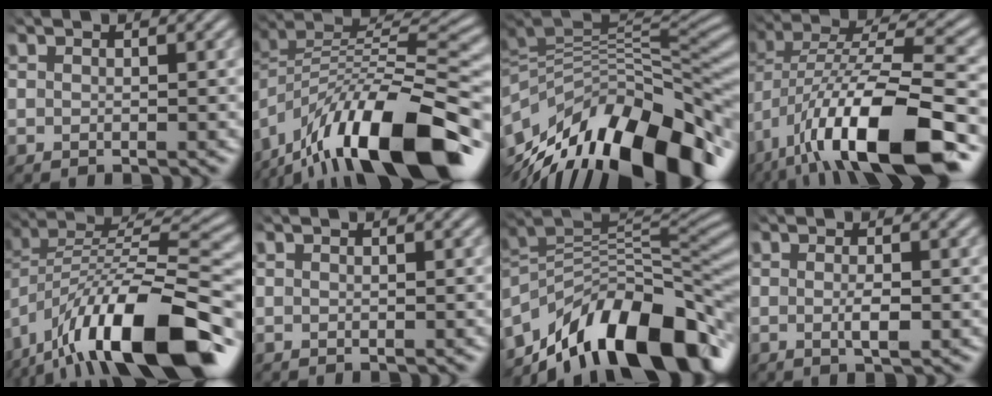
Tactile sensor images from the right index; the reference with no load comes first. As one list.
[{"total": 13.2, "force": [-5.9, 6.2, 10.0], "torque": [-0.167, -0.038, -0.076]}, {"total": 16.6, "force": [-4.4, 10.2, 12.4], "torque": [-0.204, -0.038, -0.047]}, {"total": 12.7, "force": [-3.9, 5.7, 10.6], "torque": [-0.194, -0.039, -0.037]}, {"total": 11.9, "force": [-4.9, 5.0, 9.6], "torque": [-0.164, -0.032, -0.060]}, {"total": 0.0}, {"total": 17.3, "force": [-6.5, 9.8, 12.8], "torque": [-0.191, -0.042, -0.081]}, {"total": 1.9, "force": [-0.9, 0.0, 1.7], "torque": [-0.026, -0.016, -0.010]}]